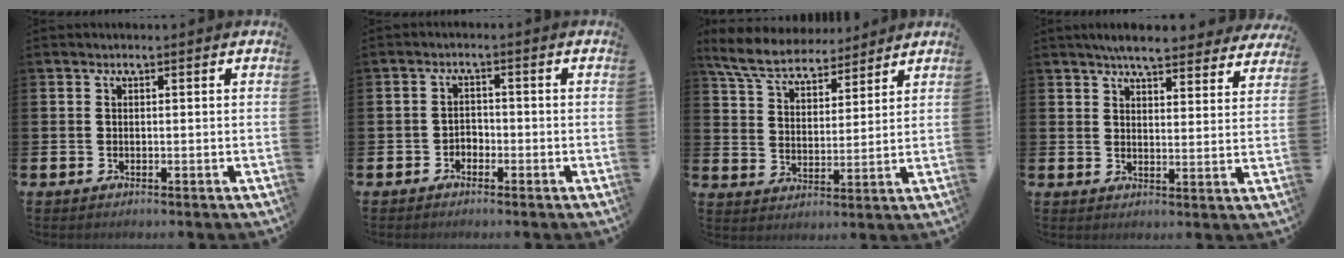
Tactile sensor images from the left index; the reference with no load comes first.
{"total": 1.7, "force": [-1.3, 1.0, 0.2], "torque": [-0.011, 0.004, -0.029]}
{"total": 7.2, "force": [6.7, 2.0, 1.6], "torque": [-0.065, -0.030, 0.123]}
{"total": 6.1, "force": [5.8, 0.9, 1.8], "torque": [-0.039, -0.029, 0.102]}